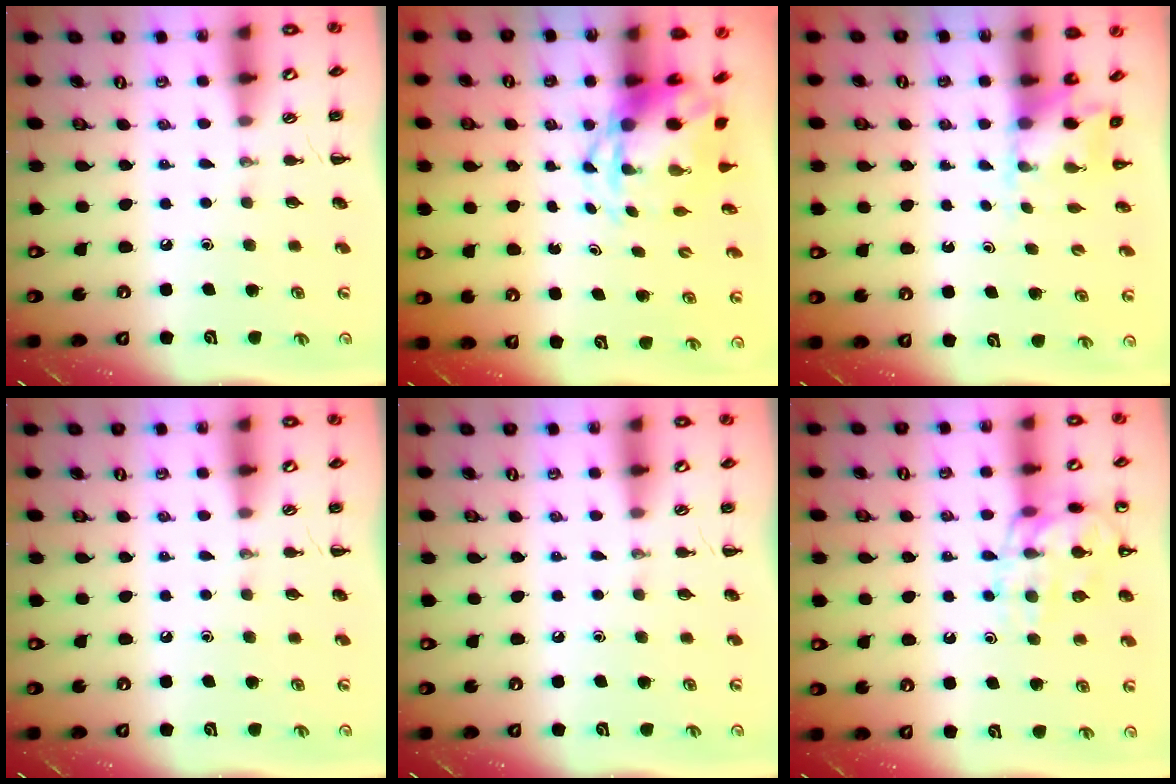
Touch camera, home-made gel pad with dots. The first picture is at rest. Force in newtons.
{"total": 4.3, "press": 4.1, "slide": 1.1}
{"total": 2.5, "press": 2.5, "slide": 0.5}
{"total": 0.0}
{"total": 0.0}
{"total": 14.2, "press": 14.1, "slide": 2.0}